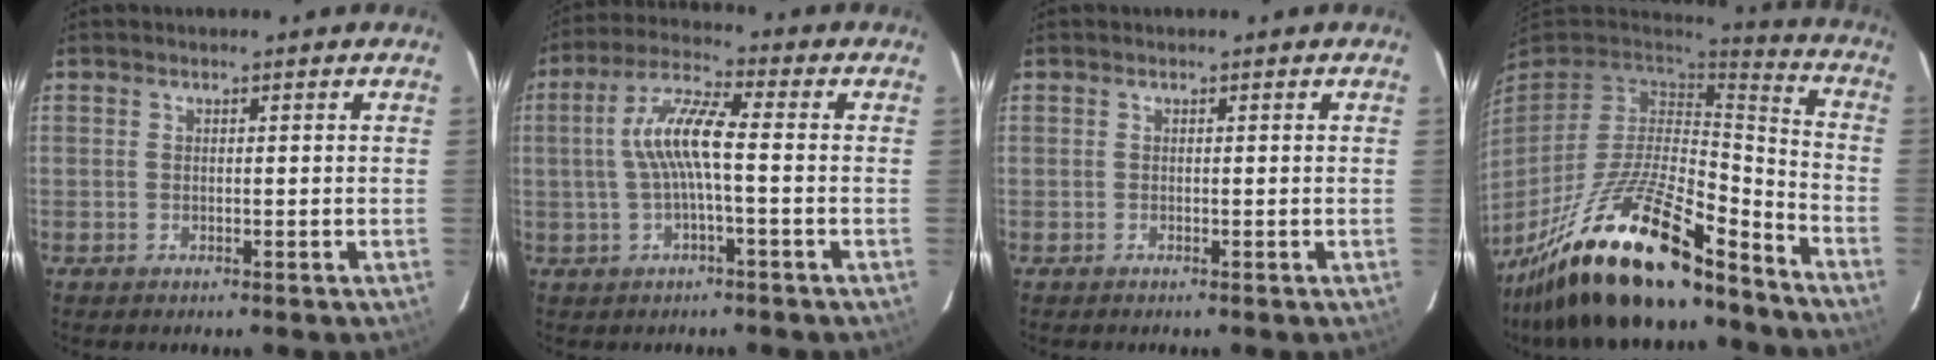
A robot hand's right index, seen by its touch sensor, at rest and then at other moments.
{"total": 8.7, "force": [-0.6, 1.4, 8.5], "torque": [-0.175, 0.015, -0.010]}
{"total": 0.0}
{"total": 25.5, "force": [-18.3, 7.1, 16.2], "torque": [-0.310, -0.030, -0.312]}